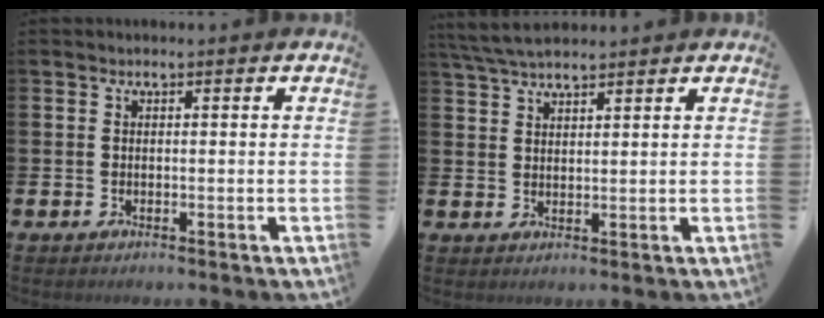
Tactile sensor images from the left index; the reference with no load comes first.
{"total": 5.0, "force": [4.5, 1.0, 1.8], "torque": [-0.038, -0.015, 0.082]}